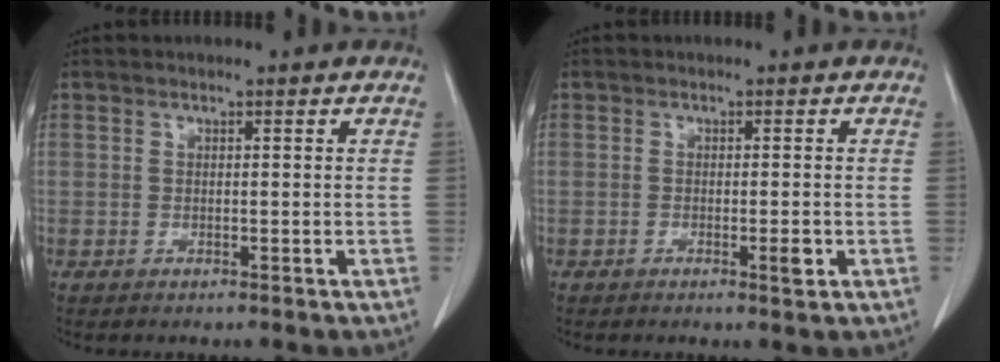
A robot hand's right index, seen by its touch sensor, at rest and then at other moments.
{"total": 1.8, "force": [-0.6, 0.3, 1.6], "torque": [-0.024, -0.003, -0.008]}